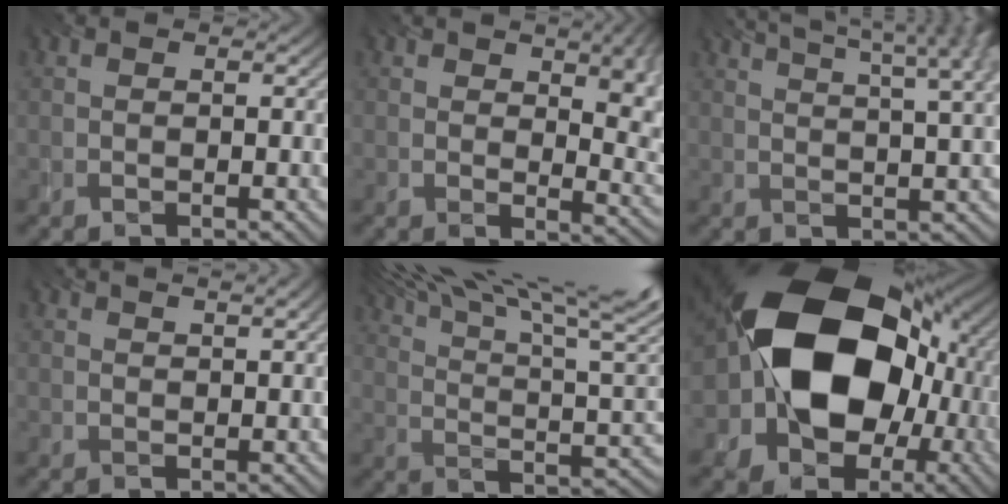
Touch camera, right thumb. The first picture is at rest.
{"total": 9.3, "force": [2.8, 5.3, 7.2], "torque": [-0.097, -0.025, 0.062]}
{"total": 13.2, "force": [8.0, 4.0, 9.7], "torque": [-0.139, 0.030, 0.094]}
{"total": 2.2, "force": [2.0, 0.1, 0.9], "torque": [-0.017, -0.001, 0.034]}
{"total": 20.5, "force": [13.9, 5.5, 14.0], "torque": [-0.222, 0.034, 0.201]}
{"total": 20.5, "force": [0.4, 15.1, 13.8], "torque": [-0.254, -0.028, 0.013]}